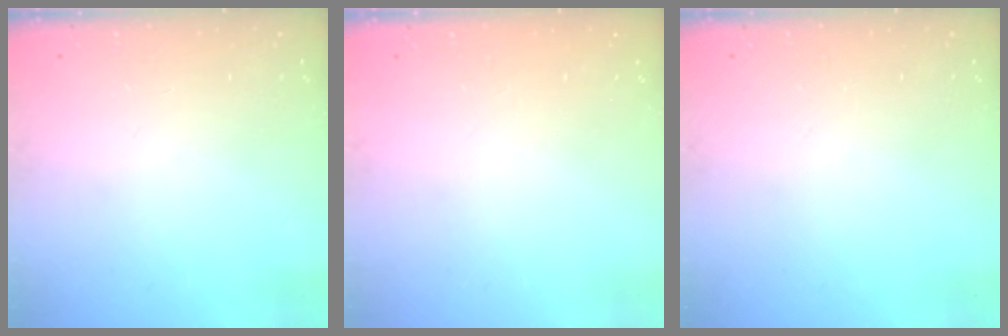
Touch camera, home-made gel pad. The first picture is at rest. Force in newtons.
{"total": 0.0}
{"total": 0.0}